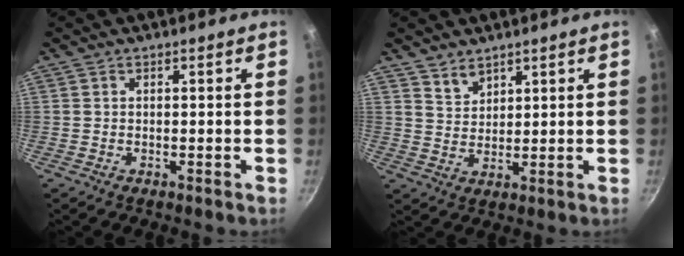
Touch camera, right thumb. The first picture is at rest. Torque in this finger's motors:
{"motor_torque": [-0.14, 0.00, -0.25, 0.25, 0.01]}